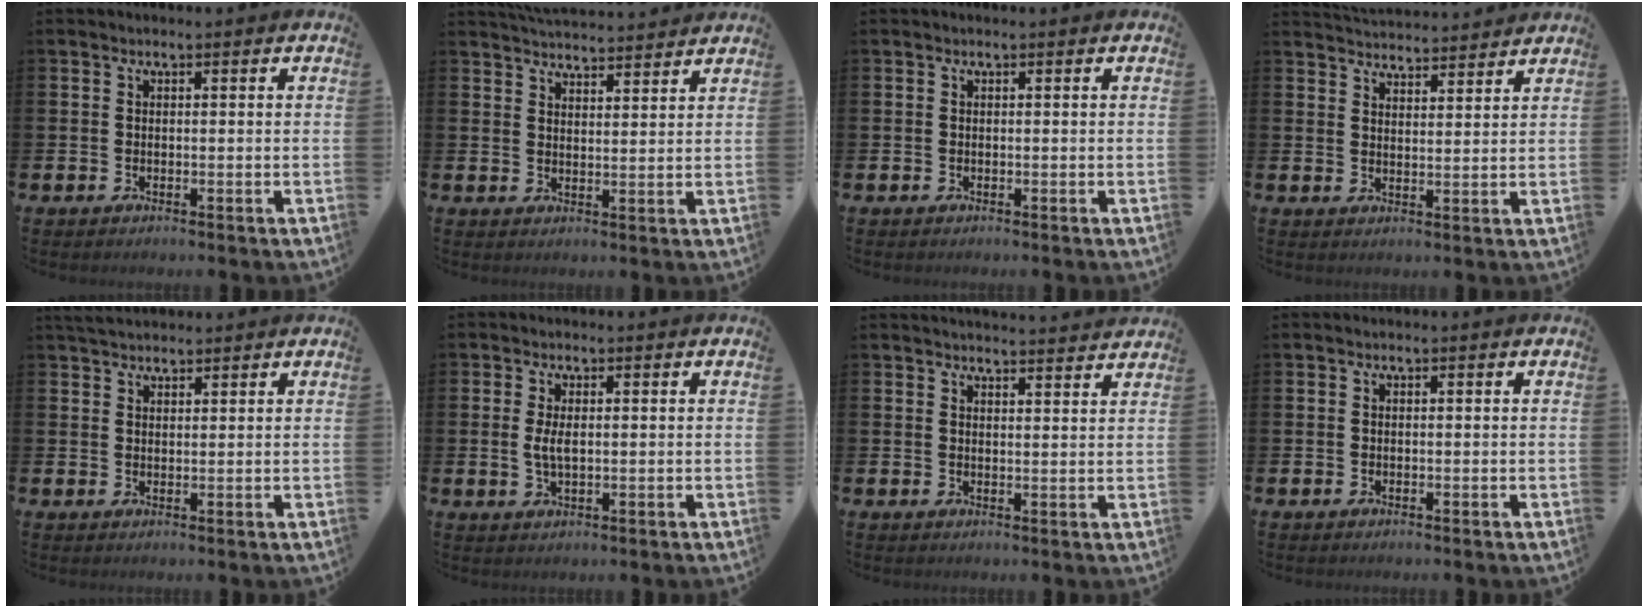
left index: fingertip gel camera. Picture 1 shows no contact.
{"total": 4.1, "force": [4.1, 0.2, 0.2], "torque": [-0.011, -0.026, 0.074]}
{"total": 0.0}
{"total": 3.9, "force": [3.9, 0.2, -0.3], "torque": [-0.003, -0.028, 0.070]}
{"total": 3.0, "force": [2.8, 0.8, 0.7], "torque": [-0.011, -0.008, 0.052]}
{"total": 2.6, "force": [0.3, 1.0, 2.4], "torque": [-0.046, 0.004, 0.004]}
{"total": 2.9, "force": [2.9, -0.2, 0.0], "torque": [0.005, -0.023, 0.049]}
{"total": 0.0}